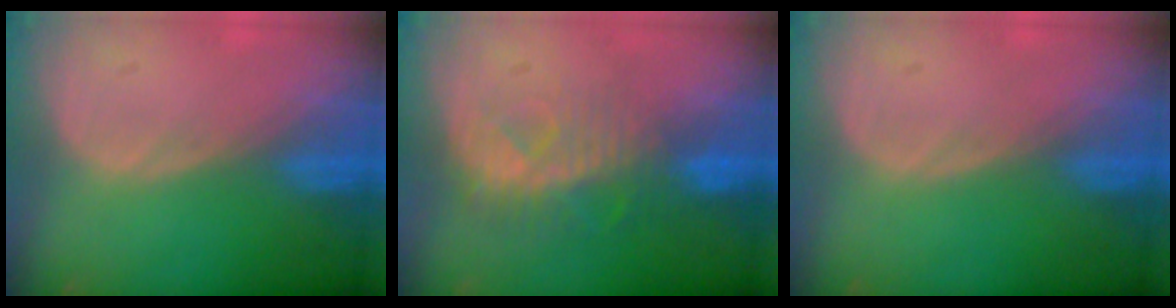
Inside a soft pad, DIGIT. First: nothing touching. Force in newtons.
{"total": 8.1, "press": 7.4, "slide": 3.3}
{"total": 0.0}